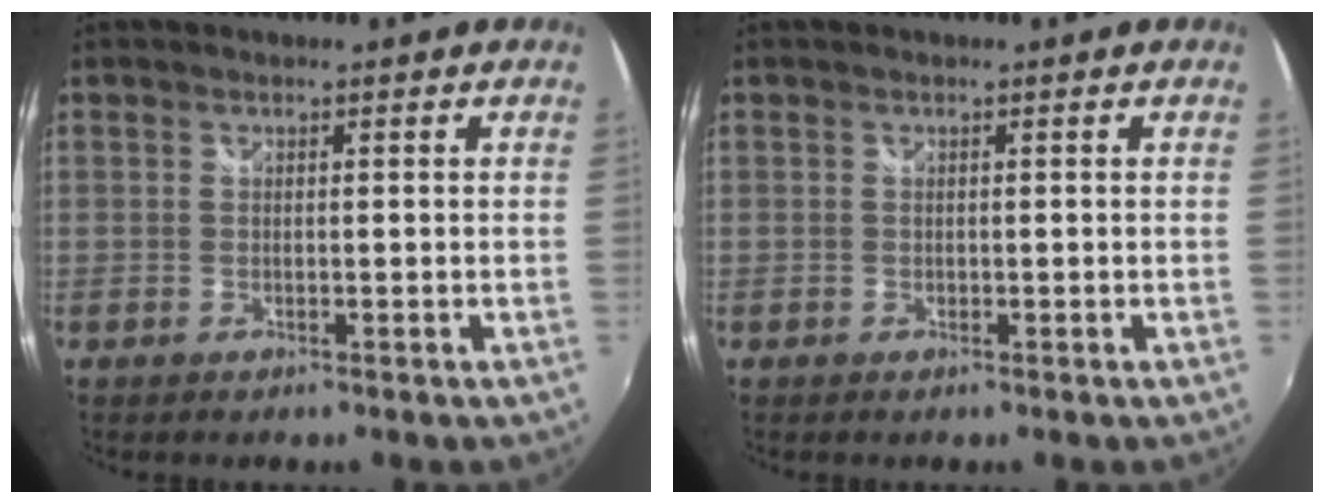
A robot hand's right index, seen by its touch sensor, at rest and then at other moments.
{"total": 0.0}